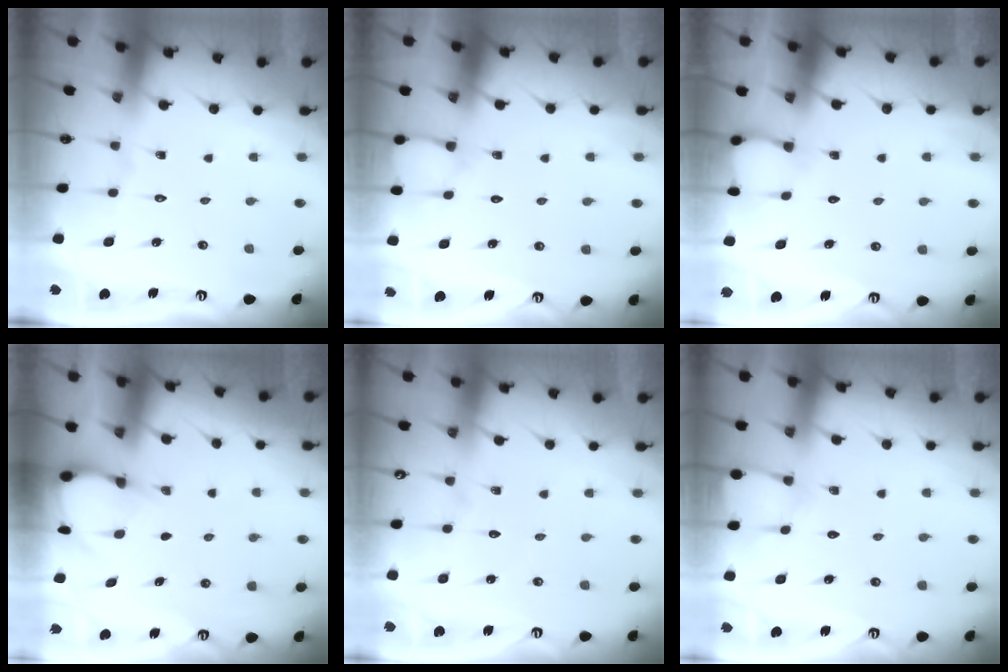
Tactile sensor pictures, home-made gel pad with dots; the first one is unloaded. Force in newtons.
{"total": 5.2, "press": 5.1, "slide": 0.5}
{"total": 2.6, "press": 2.6, "slide": 0.3}
{"total": 3.2, "press": 3.2, "slide": 0.4}
{"total": 2.4, "press": 2.4, "slide": 0.2}
{"total": 4.1, "press": 4.1, "slide": 0.6}